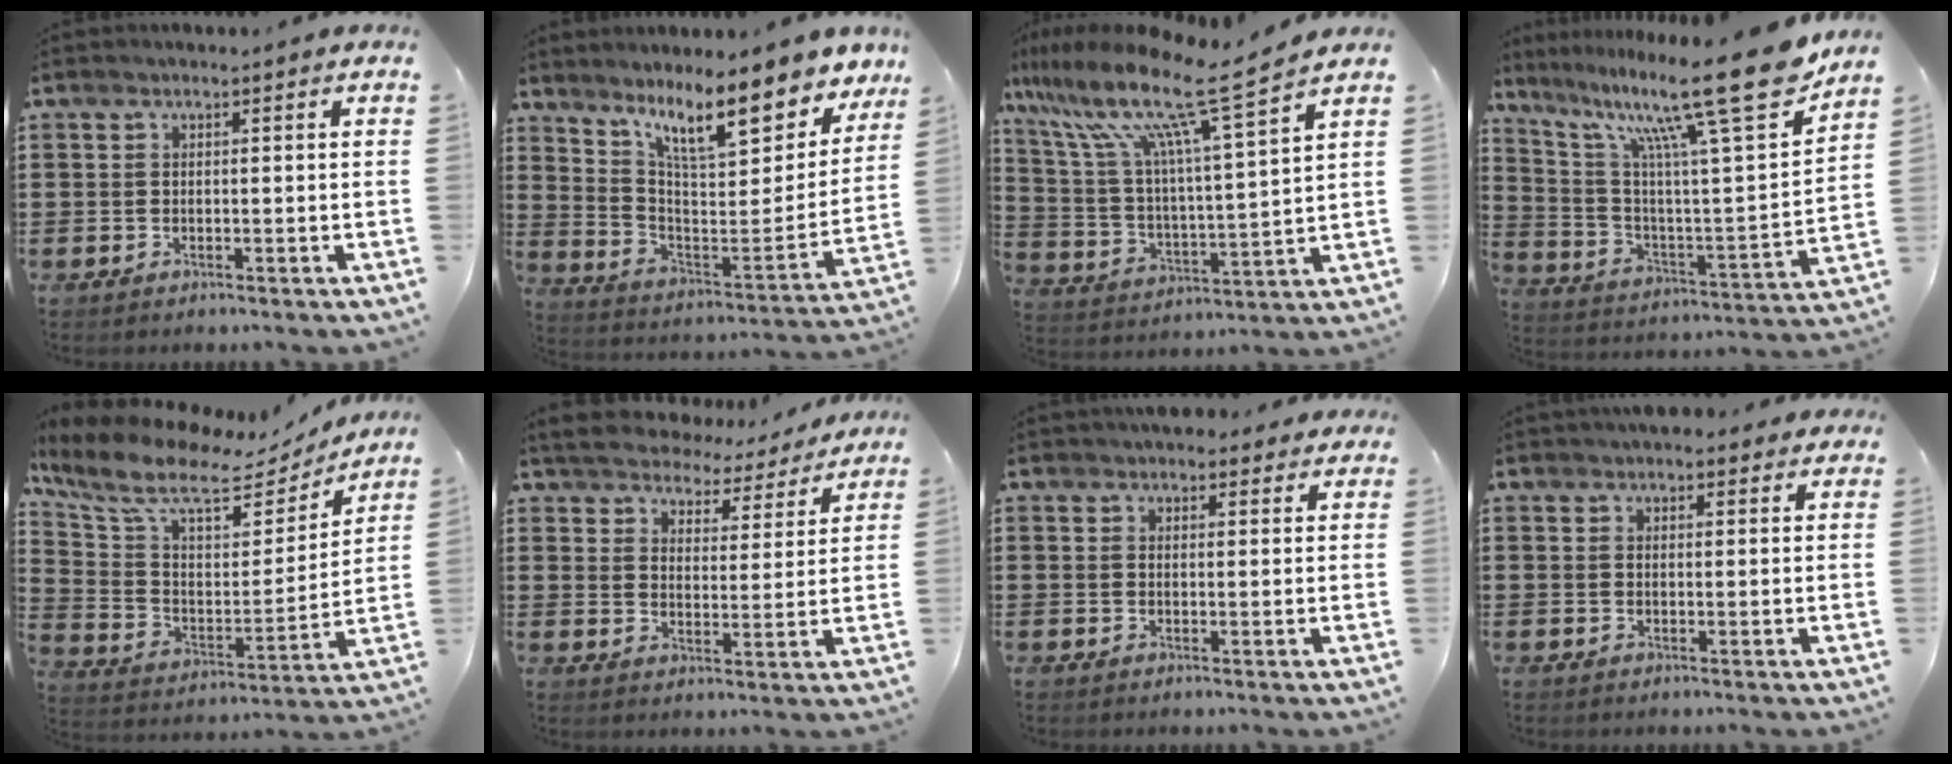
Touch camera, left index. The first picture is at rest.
{"total": 13.0, "force": [9.3, 3.0, 8.5], "torque": [-0.161, -0.053, 0.157]}
{"total": 13.5, "force": [10.4, 0.5, 8.6], "torque": [-0.198, -0.069, 0.164]}
{"total": 19.3, "force": [13.7, 1.6, 13.6], "torque": [-0.253, -0.083, 0.211]}
{"total": 9.8, "force": [7.0, 3.3, 6.0], "torque": [-0.147, -0.038, 0.116]}
{"total": 4.8, "force": [4.8, 0.4, 0.0], "torque": [-0.030, -0.037, 0.082]}
{"total": 3.4, "force": [3.1, 1.1, 0.6], "torque": [-0.012, -0.006, 0.057]}
{"total": 3.2, "force": [2.9, 1.1, 0.8], "torque": [-0.014, -0.003, 0.053]}